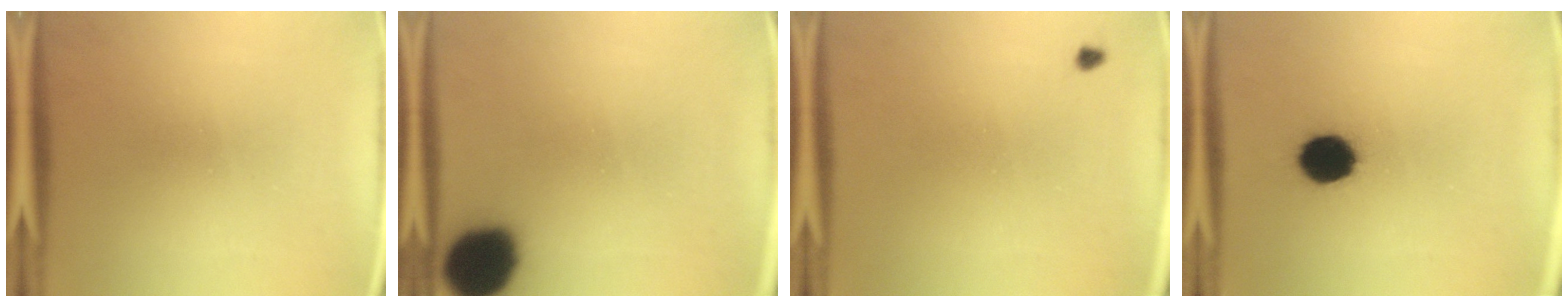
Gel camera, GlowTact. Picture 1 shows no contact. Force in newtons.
{"total": 15.6}
{"total": 0.7}
{"total": 10.5}